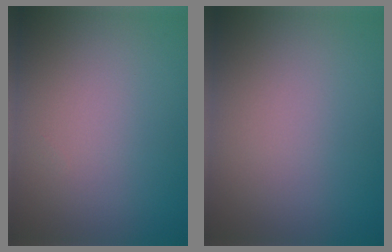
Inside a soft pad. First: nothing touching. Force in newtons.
{"total": 0.0}